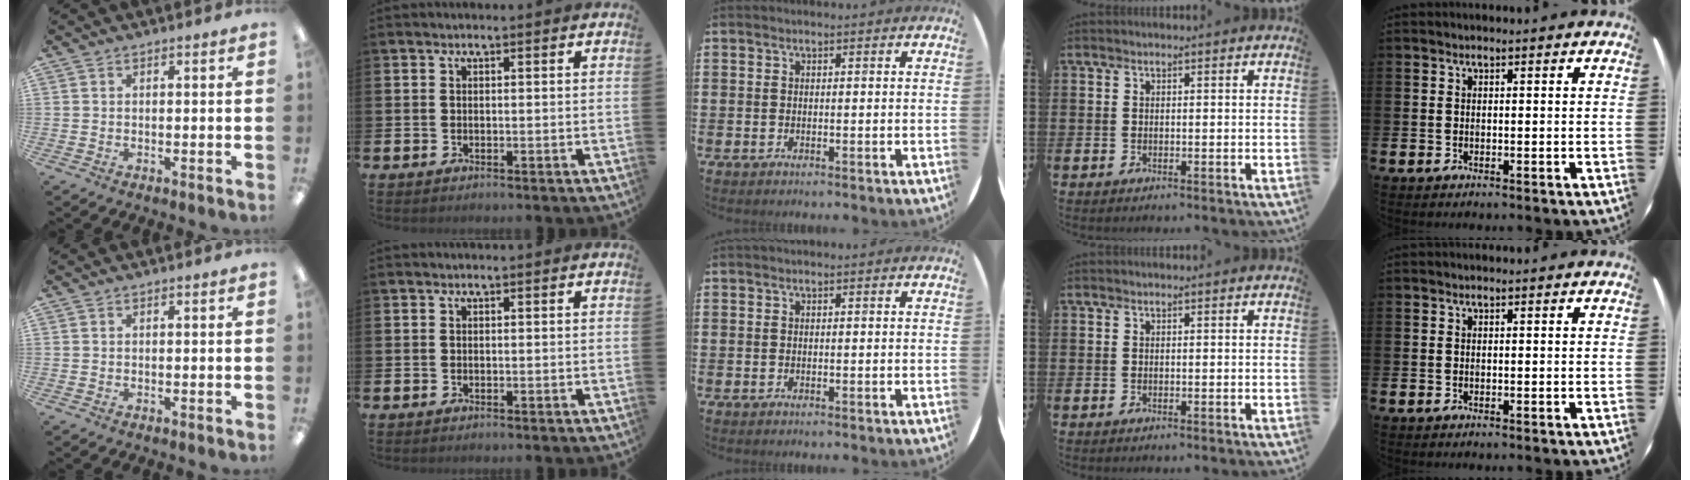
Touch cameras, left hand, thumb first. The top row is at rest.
{}